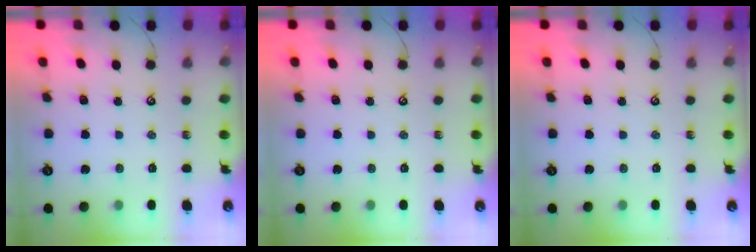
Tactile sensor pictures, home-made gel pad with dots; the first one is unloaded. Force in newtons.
{"total": 0.0}
{"total": 0.0}